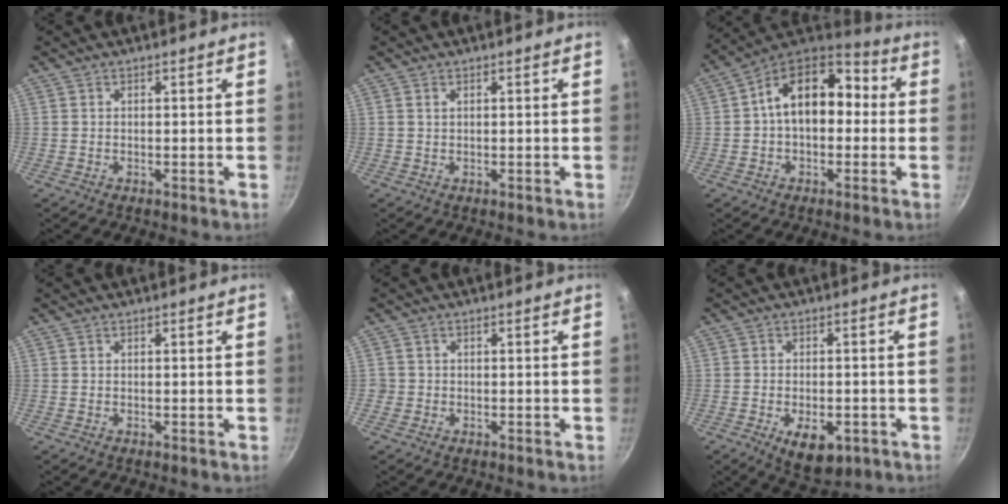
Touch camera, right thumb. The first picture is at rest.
{"total": 0.7, "force": [0.3, 0.4, 0.4], "torque": [-0.008, 0.001, 0.006]}
{"total": 15.8, "force": [1.0, 10.6, 11.6], "torque": [-0.140, 0.047, -0.003]}
{"total": 0.0}
{"total": 1.2, "force": [-0.4, 1.1, 0.2], "torque": [-0.001, 0.002, -0.007]}
{"total": 8.5, "force": [-3.3, 4.6, 6.3], "torque": [-0.074, 0.008, -0.036]}